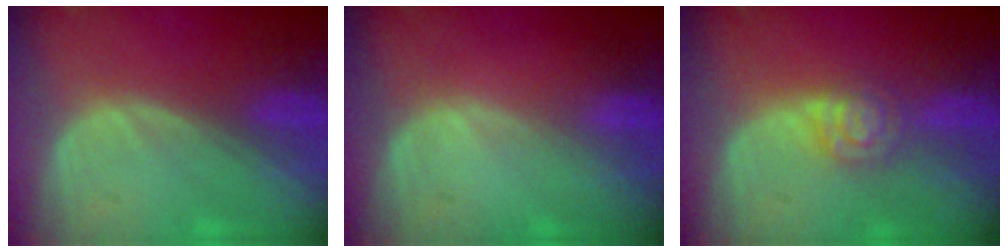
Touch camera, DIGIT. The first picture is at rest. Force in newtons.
{"total": 0.0}
{"total": 4.7, "press": 4.0, "slide": 2.5}